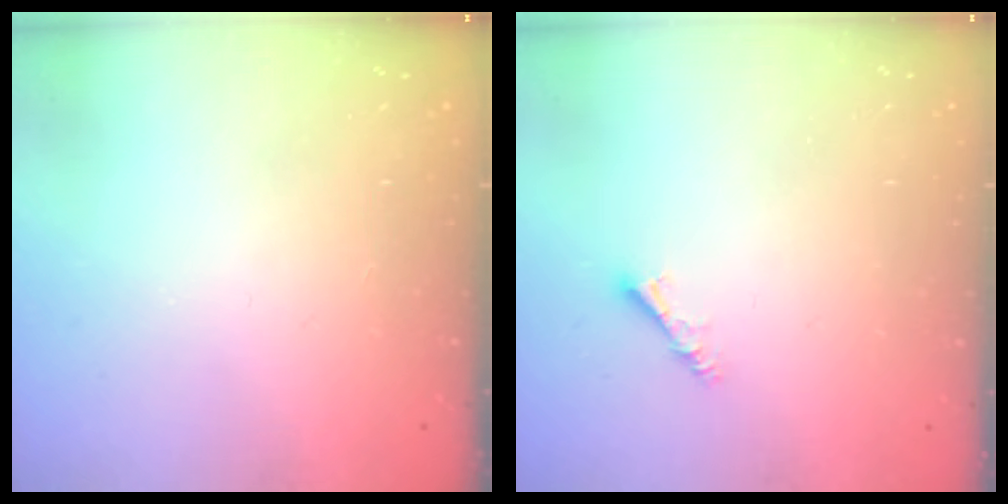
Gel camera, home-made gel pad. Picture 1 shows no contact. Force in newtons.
{"total": 3.0, "press": 2.9, "slide": 0.6}